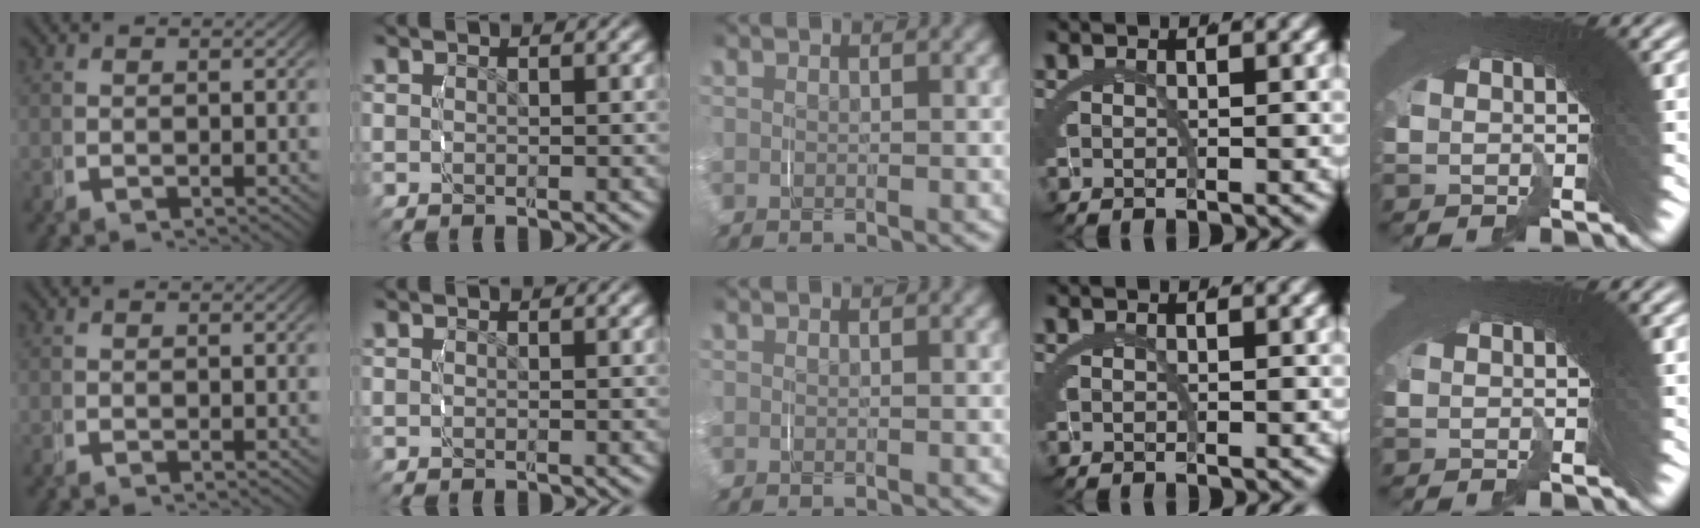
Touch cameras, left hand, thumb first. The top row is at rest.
{}